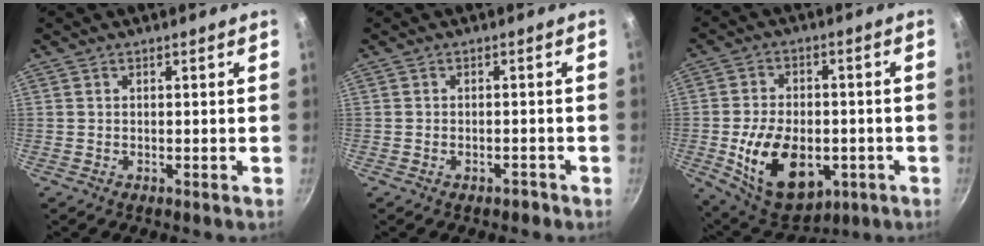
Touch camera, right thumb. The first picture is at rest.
{"total": 1.5, "force": [-1.1, 0.7, 0.7], "torque": [-0.001, 0.017, -0.010]}
{"total": 17.5, "force": [-4.2, 11.1, 12.8], "torque": [-0.196, 0.006, -0.052]}